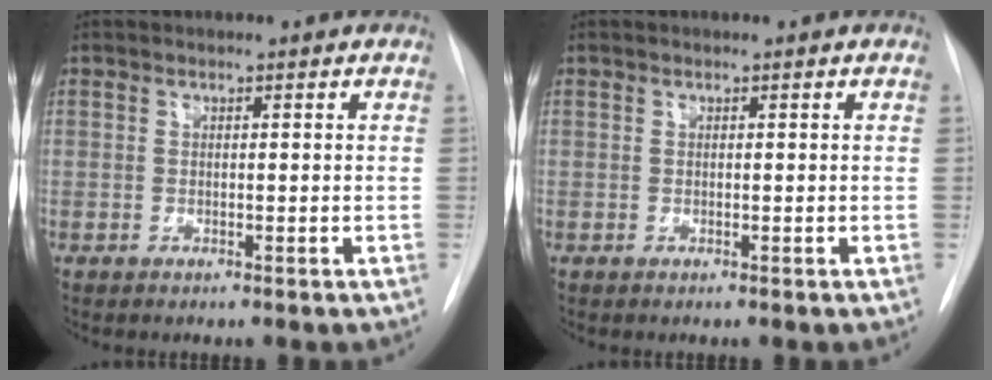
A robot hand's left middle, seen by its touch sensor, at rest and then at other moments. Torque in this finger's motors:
{"motor_torque": [0.36, -0.36, -0.07, 0.01]}